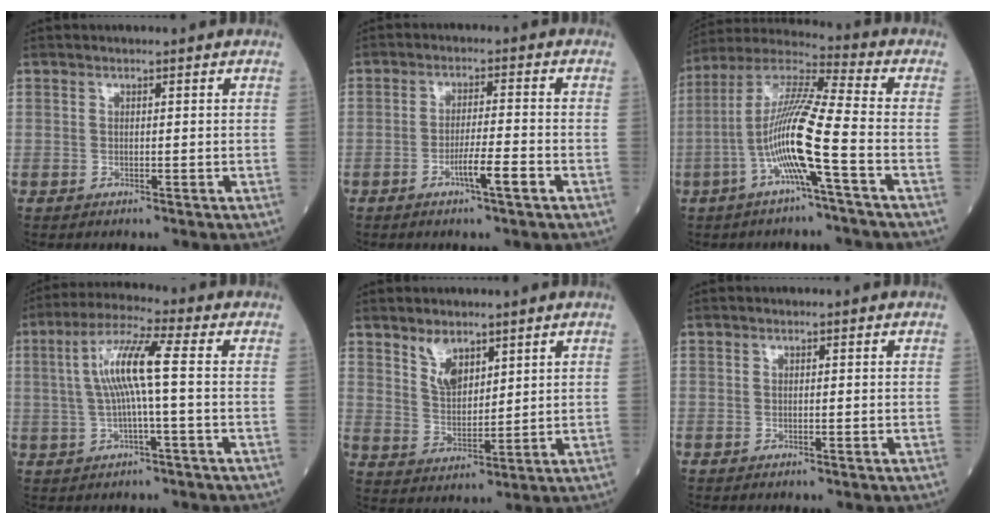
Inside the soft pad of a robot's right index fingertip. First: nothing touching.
{"total": 6.1, "force": [-3.0, -0.1, 5.3], "torque": [-0.092, -0.004, -0.055]}
{"total": 13.2, "force": [-4.0, -0.4, 12.5], "torque": [-0.251, 0.008, -0.087]}
{"total": 8.7, "force": [0.6, 0.1, 8.6], "torque": [-0.171, 0.020, 0.008]}
{"total": 5.4, "force": [3.6, 2.7, 3.0], "torque": [-0.063, -0.001, 0.077]}
{"total": 0.0}